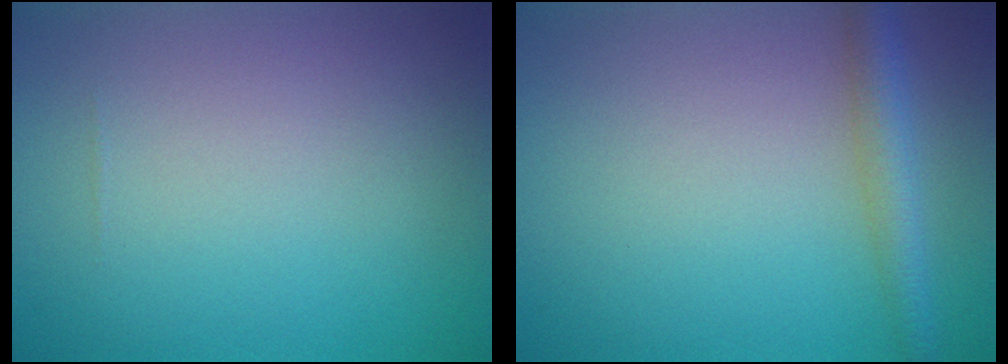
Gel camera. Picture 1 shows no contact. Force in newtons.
{"total": 2.9, "press": 2.9, "slide": 0.1}